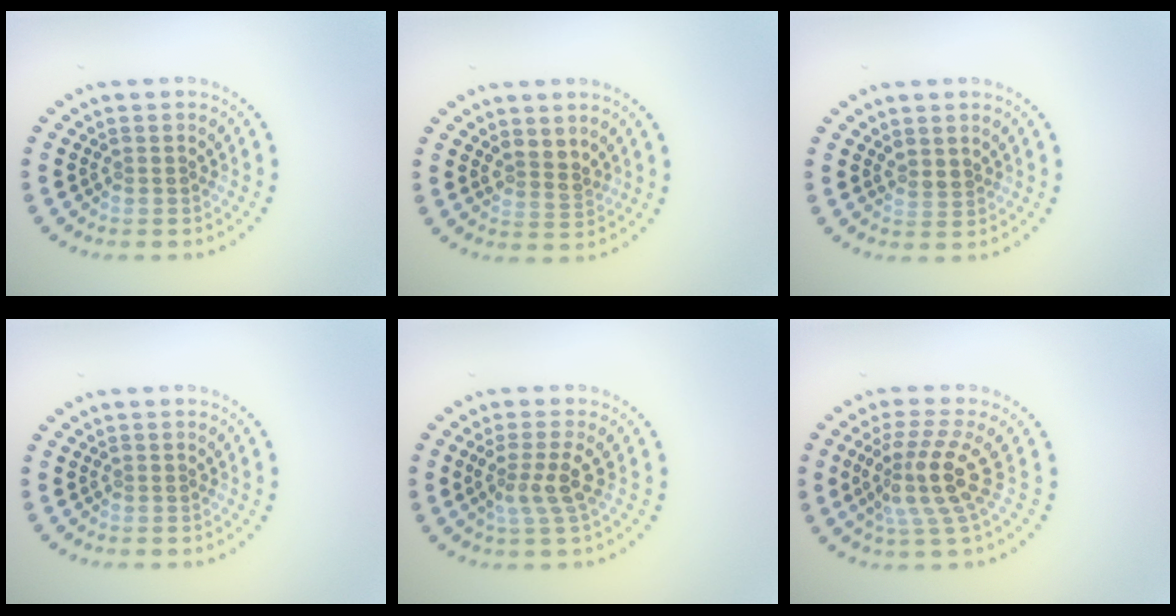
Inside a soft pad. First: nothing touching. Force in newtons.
{"total": 1.9, "press": 1.4, "slide": 1.2}
{"total": 0.8, "press": 0.5, "slide": 0.6}
{"total": 0.0}
{"total": 2.7, "press": 2.1, "slide": 1.8}
{"total": 4.4, "press": 3.3, "slide": 3.0}